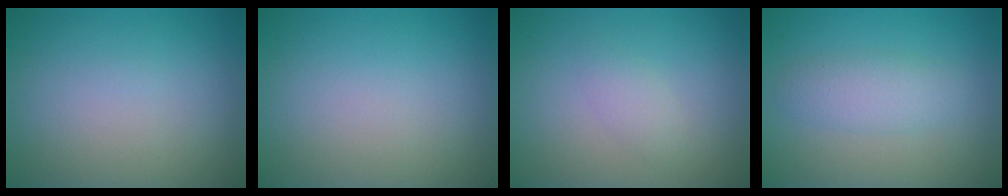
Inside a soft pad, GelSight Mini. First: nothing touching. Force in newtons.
{"total": 0.0}
{"total": 1.4, "press": 1.4, "slide": 0.1}
{"total": 2.7, "press": 2.7, "slide": 0.1}